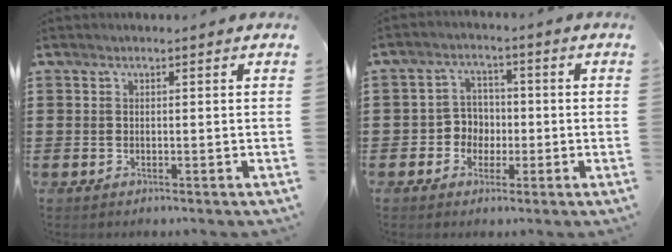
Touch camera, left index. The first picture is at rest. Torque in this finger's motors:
{"motor_torque": [0.44, 0.44, 0.15, 0.02]}